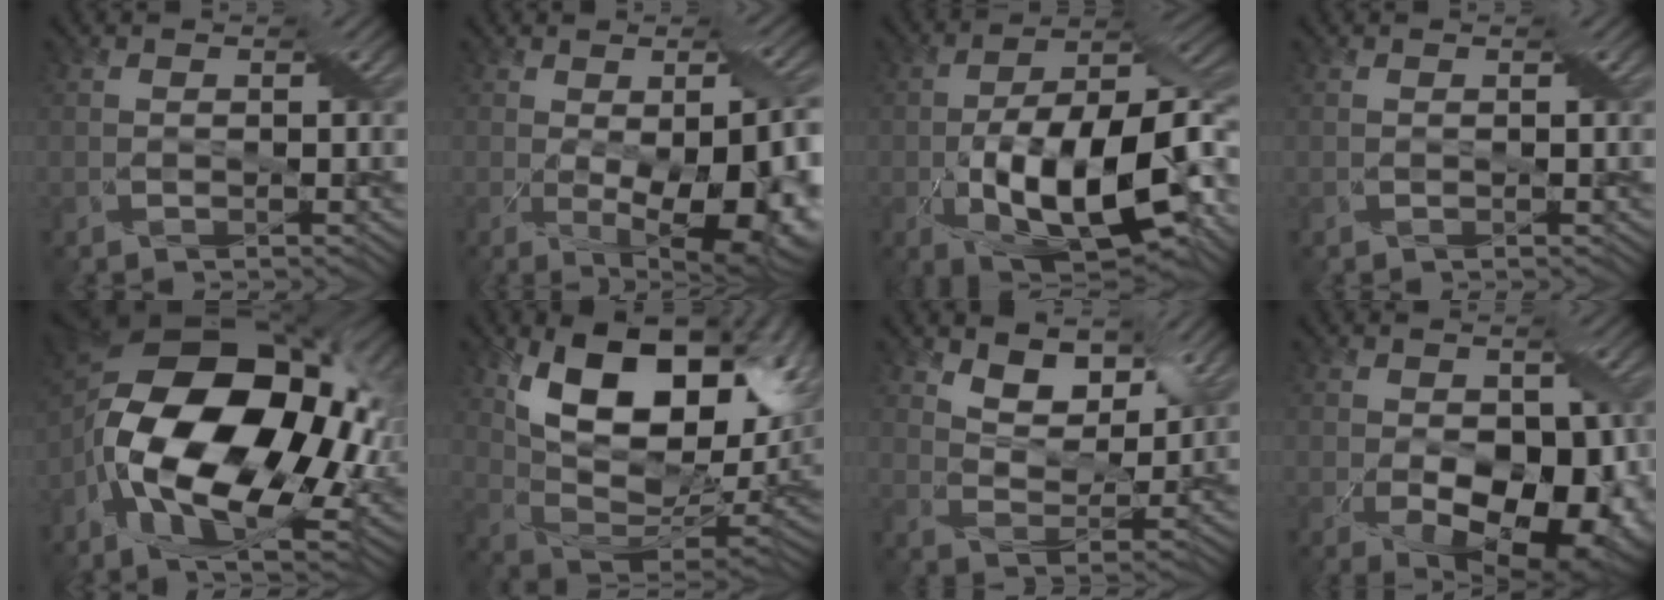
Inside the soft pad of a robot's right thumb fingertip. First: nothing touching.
{"total": 13.5, "force": [-2.7, 6.0, 11.8], "torque": [-0.158, -0.045, -0.009]}
{"total": 17.4, "force": [-5.3, 7.7, 14.6], "torque": [-0.239, -0.020, -0.092]}
{"total": 0.0}
{"total": 20.1, "force": [-3.0, 11.4, 16.2], "torque": [-0.341, -0.017, -0.052]}
{"total": 18.4, "force": [7.5, 9.7, 13.7], "torque": [-0.223, 0.003, 0.134]}
{"total": 5.5, "force": [4.2, 2.5, 2.5], "torque": [-0.051, -0.012, 0.069]}
{"total": 14.7, "force": [-4.2, 8.8, 11.0], "torque": [-0.135, -0.029, -0.041]}